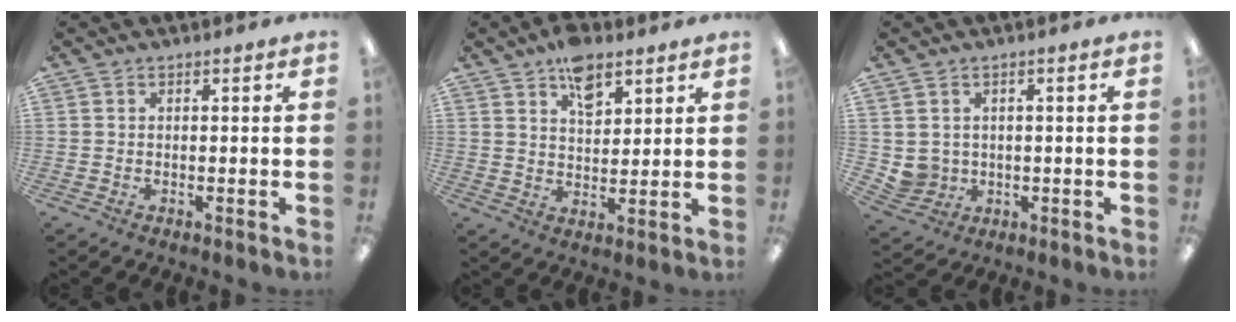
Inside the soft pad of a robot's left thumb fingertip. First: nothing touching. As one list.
[{"total": 8.3, "force": [5.5, 4.4, 4.4], "torque": [-0.061, -0.025, 0.095]}, {"total": 3.9, "force": [1.0, 3.7, 0.3], "torque": [-0.018, 0.003, 0.024]}]